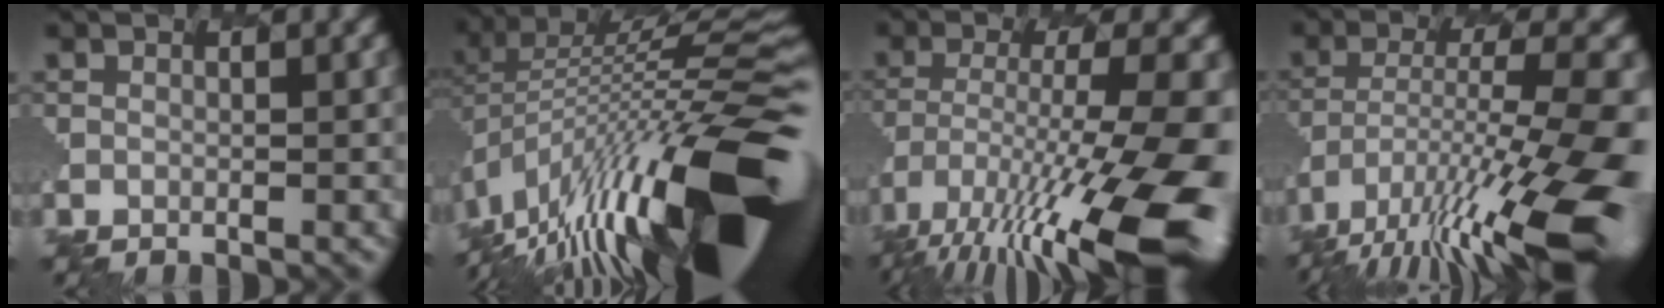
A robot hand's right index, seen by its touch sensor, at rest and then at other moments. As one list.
[{"total": 17.5, "force": [-5.6, 5.4, 15.6], "torque": [-0.249, 0.016, -0.093]}, {"total": 14.5, "force": [-7.2, 3.3, 12.1], "torque": [-0.237, -0.017, -0.105]}, {"total": 14.3, "force": [-8.1, 3.1, 11.4], "torque": [-0.229, -0.006, -0.122]}]